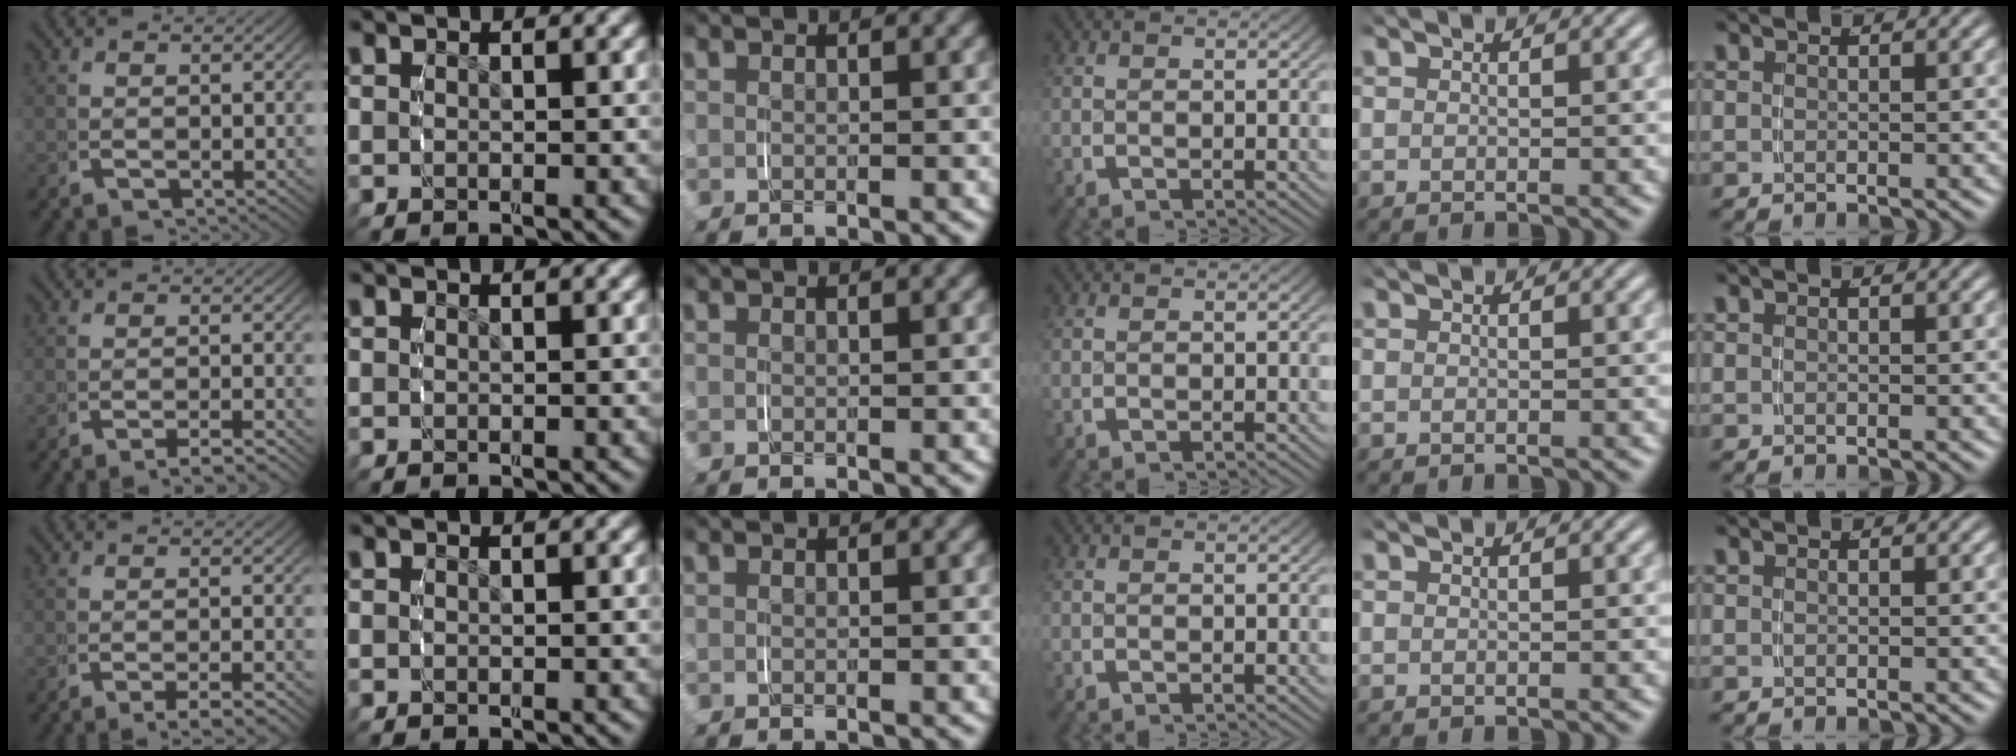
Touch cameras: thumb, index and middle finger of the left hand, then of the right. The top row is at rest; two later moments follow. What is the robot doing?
{"motion": "grasp_and_lifting", "object": "measuring cup"}